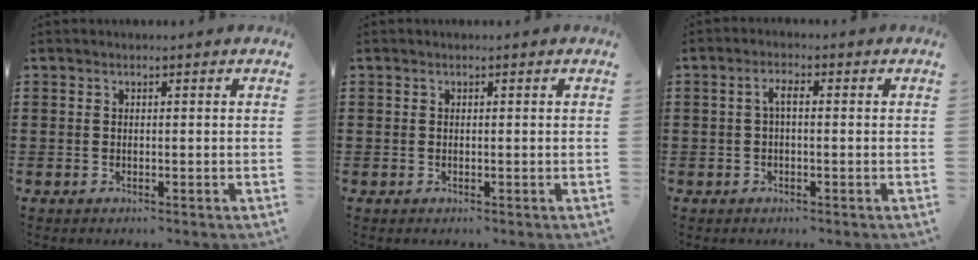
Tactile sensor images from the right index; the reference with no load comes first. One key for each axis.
{"total": 0.0}
{"total": 2.2, "fx": -0.1, "fy": 0.7, "fz": 2.1, "tx": -0.040, "ty": 0.005, "tz": -0.004}